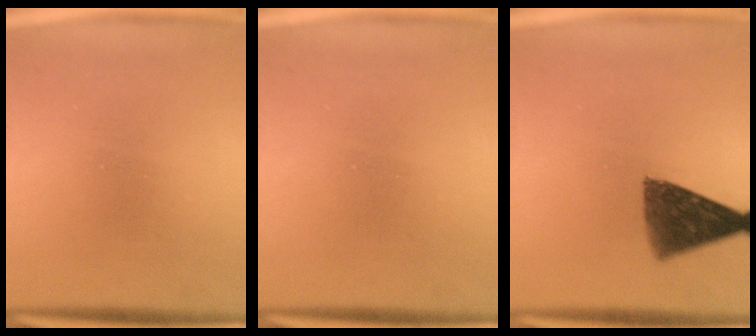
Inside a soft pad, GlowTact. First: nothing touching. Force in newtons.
{"total": 0.0}
{"total": 9.6}